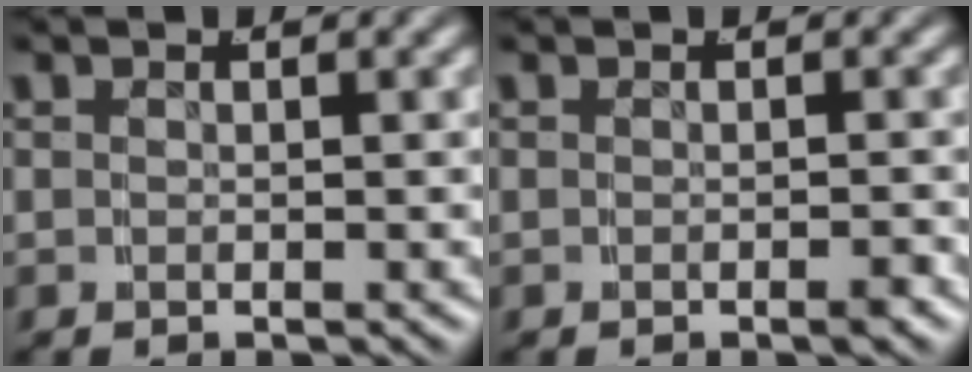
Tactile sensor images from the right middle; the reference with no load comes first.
{"total": 0.7, "force": [-0.6, -0.2, 0.3], "torque": [-0.003, 0.005, -0.015]}